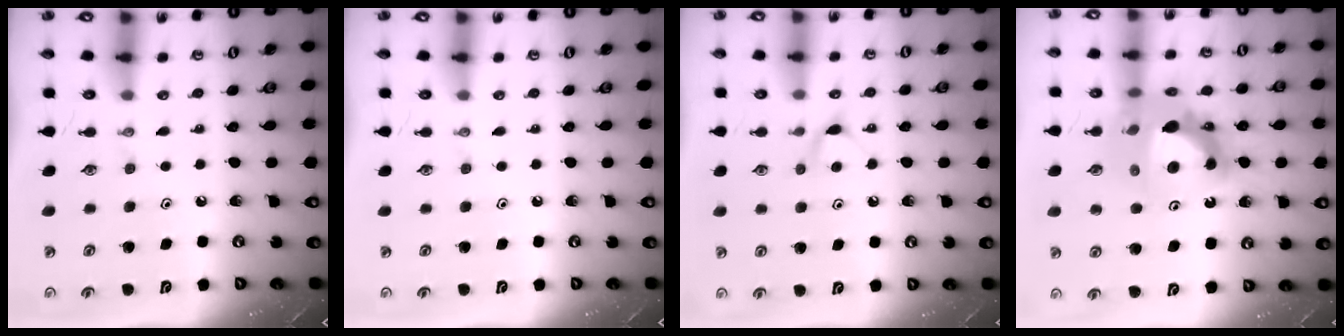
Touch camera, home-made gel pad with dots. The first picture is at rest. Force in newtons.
{"total": 0.0}
{"total": 4.5, "press": 4.5, "slide": 0.6}
{"total": 17.1, "press": 16.9, "slide": 2.5}